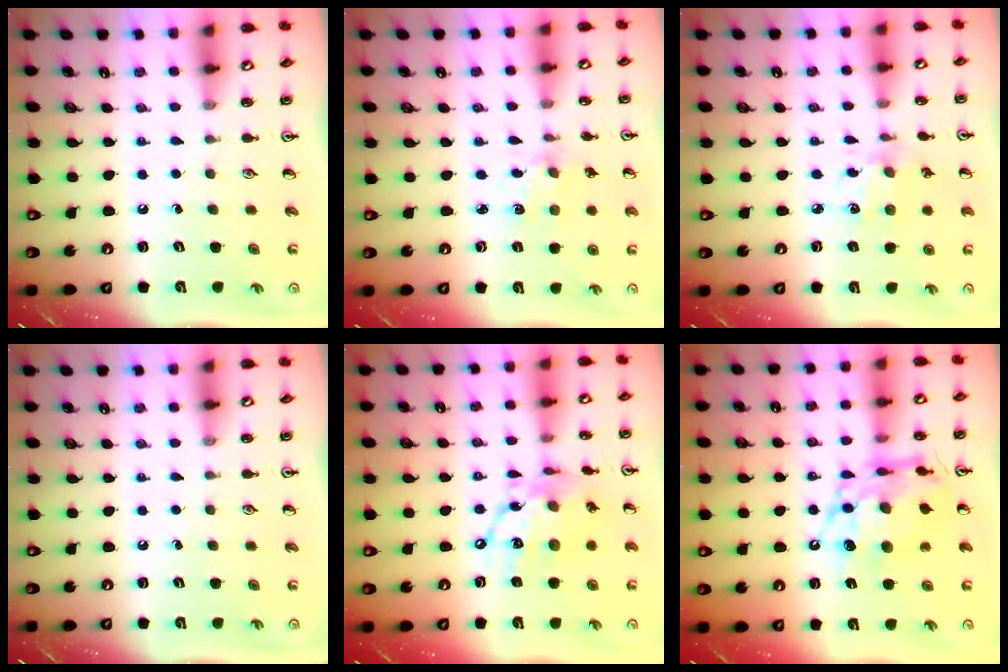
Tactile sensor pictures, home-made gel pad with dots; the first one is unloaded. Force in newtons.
{"total": 1.6, "press": 1.6, "slide": 0.5}
{"total": 2.8, "press": 2.7, "slide": 0.7}
{"total": 0.0}
{"total": 14.9, "press": 14.9, "slide": 1.1}
{"total": 13.4, "press": 13.3, "slide": 1.3}